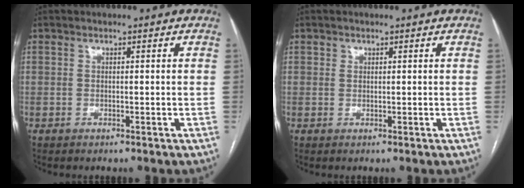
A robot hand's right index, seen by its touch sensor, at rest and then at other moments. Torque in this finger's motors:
{"motor_torque": [-0.07, 0.00, 0.00, 0.01]}